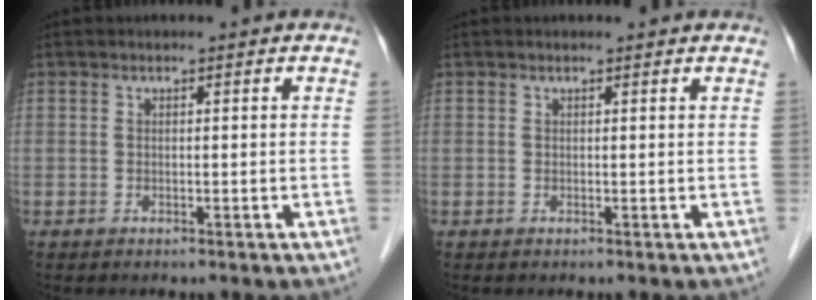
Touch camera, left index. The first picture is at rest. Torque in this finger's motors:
{"motor_torque": [0.20, -0.41, -0.04, 0.01]}